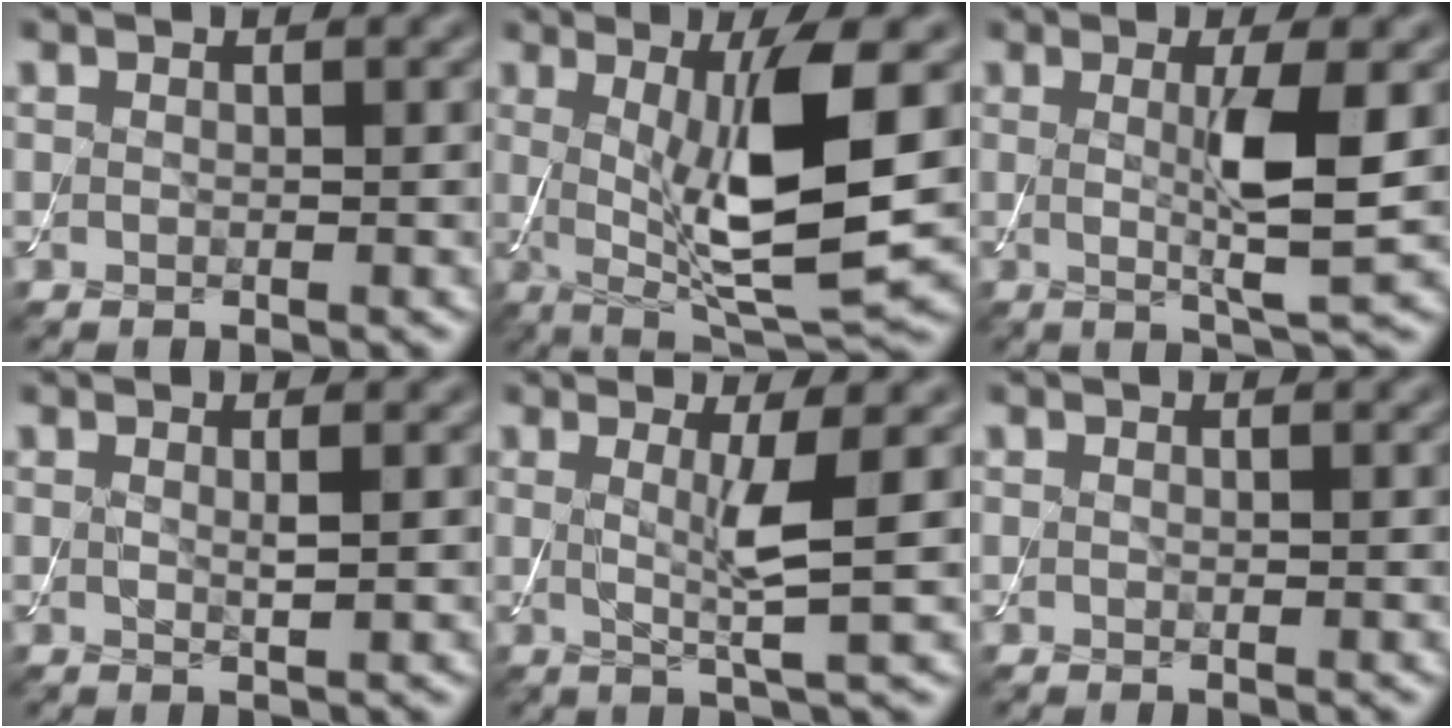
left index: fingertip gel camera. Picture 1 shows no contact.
{"total": 10.2, "force": [0.8, 2.5, 9.9], "torque": [-0.161, -0.013, 0.025]}
{"total": 4.9, "force": [0.3, 0.7, 4.8], "torque": [-0.085, -0.009, 0.007]}
{"total": 1.1, "force": [0.3, 0.2, 1.0], "torque": [-0.015, -0.001, 0.003]}
{"total": 3.5, "force": [0.5, 0.3, 3.4], "torque": [-0.063, -0.011, 0.008]}
{"total": 0.0}